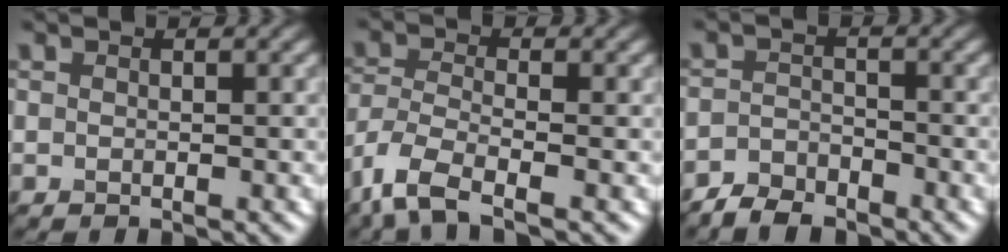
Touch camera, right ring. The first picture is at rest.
{"total": 5.9, "force": [-3.9, 1.9, 3.9], "torque": [-0.088, -0.010, -0.090]}
{"total": 3.1, "force": [-2.7, 1.2, 0.8], "torque": [-0.013, 0.001, -0.060]}